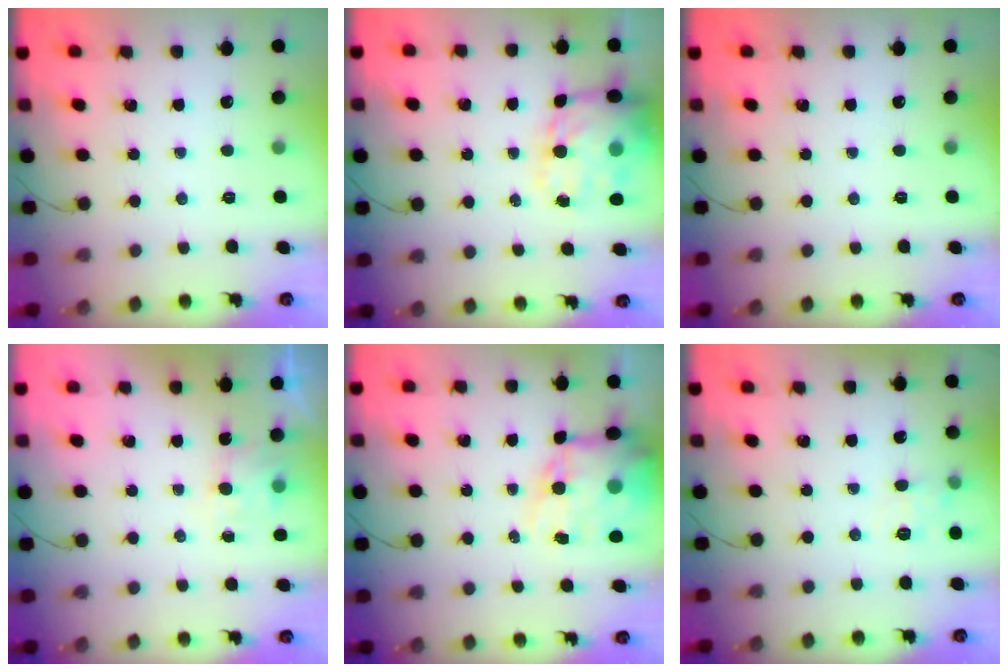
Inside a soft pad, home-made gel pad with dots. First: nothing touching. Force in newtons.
{"total": 17.3, "press": 16.9, "slide": 3.7}
{"total": 0.0}
{"total": 2.2, "press": 2.0, "slide": 0.9}
{"total": 16.4, "press": 15.9, "slide": 4.0}
{"total": 7.7, "press": 7.5, "slide": 1.6}